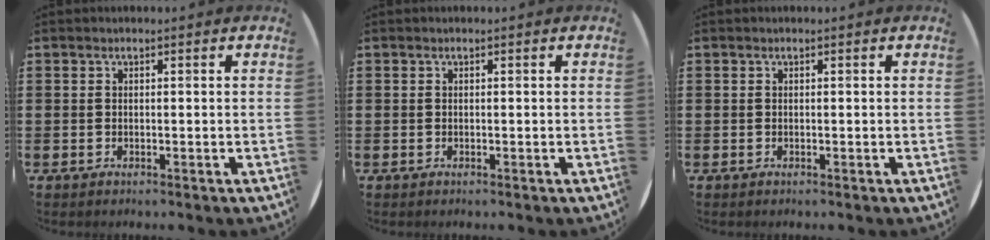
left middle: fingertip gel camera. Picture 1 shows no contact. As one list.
[{"total": 0.0}, {"total": 0.0}]